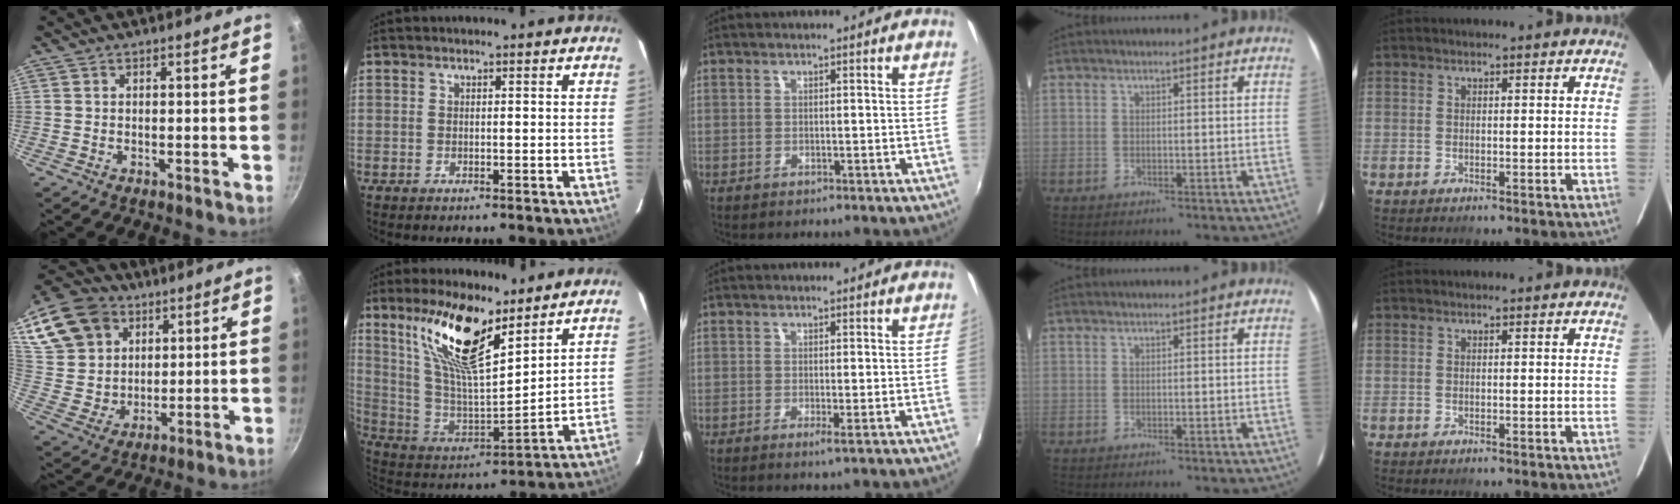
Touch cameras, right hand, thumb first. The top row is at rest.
{"thumb": {"total": 21.4, "force": [10.0, 16.5, 9.4], "torque": [-0.201, -0.002, 0.196]}, "index": {"total": 17.9, "force": [11.6, 5.0, 12.7], "torque": [-0.248, 0.003, 0.229]}, "middle": {"total": 0.9, "force": [-0.2, -0.2, 0.8], "torque": [-0.018, -0.006, -0.005]}}